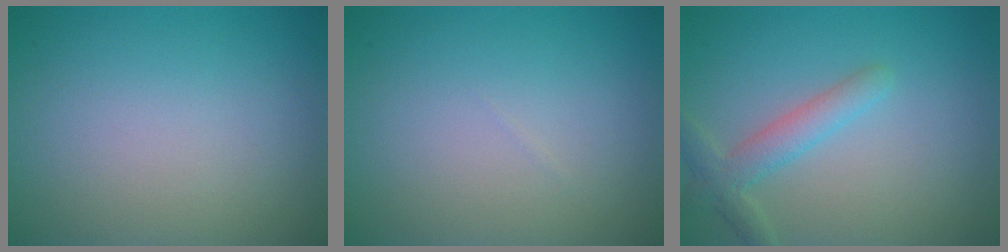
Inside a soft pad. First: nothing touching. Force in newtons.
{"total": 0.0}
{"total": 2.8, "press": 2.8, "slide": 0.2}